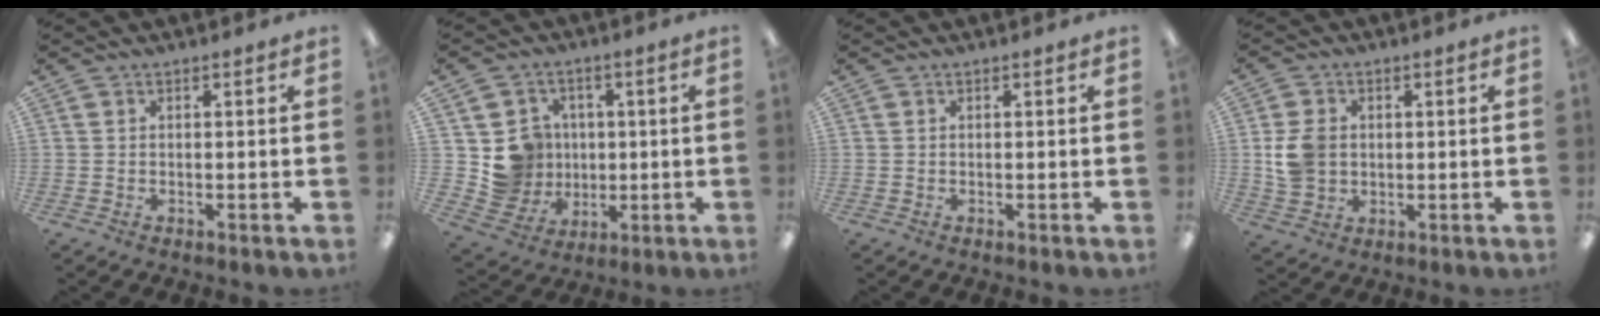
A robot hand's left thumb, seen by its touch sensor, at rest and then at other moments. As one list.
[{"total": 9.5, "force": [1.7, 9.3, 1.4], "torque": [-0.037, -0.011, 0.045]}, {"total": 0.0}, {"total": 7.6, "force": [0.8, 6.4, 4.0], "torque": [-0.079, 0.007, 0.017]}]